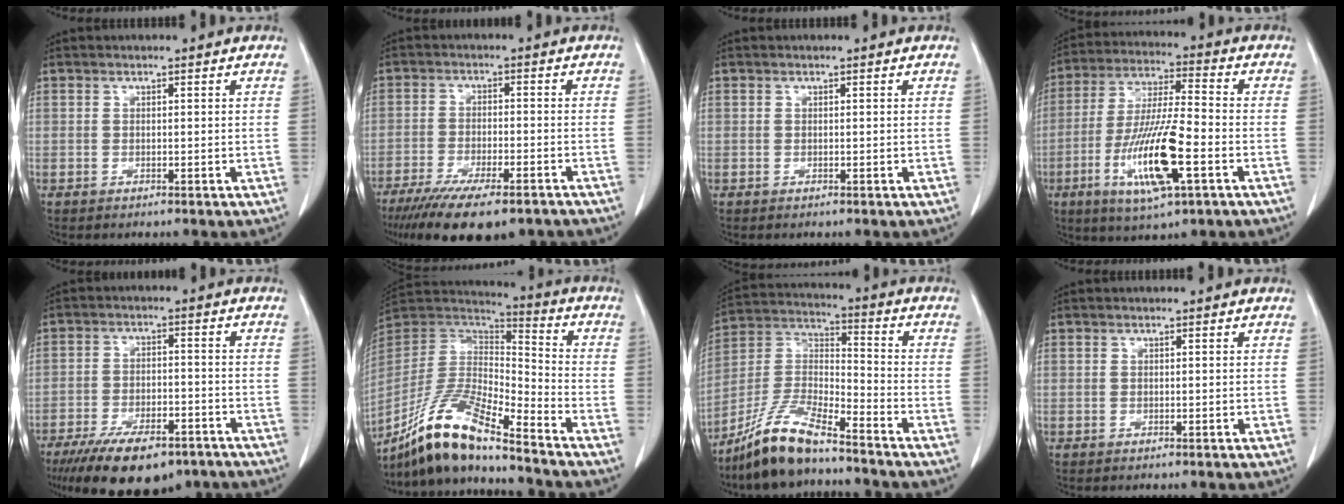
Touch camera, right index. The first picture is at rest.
{"total": 15.7, "force": [-12.0, 3.6, 9.4], "torque": [-0.142, -0.023, -0.182]}
{"total": 0.0}
{"total": 14.8, "force": [-5.0, 2.1, 13.8], "torque": [-0.274, -0.016, -0.088]}
{"total": 15.3, "force": [-11.0, 5.5, 9.1], "torque": [-0.148, -0.013, -0.170]}
{"total": 15.4, "force": [-12.2, 1.8, 9.3], "torque": [-0.181, 0.001, -0.228]}
{"total": 12.6, "force": [-10.1, 2.1, 7.3], "torque": [-0.153, -0.005, -0.192]}
{"total": 0.0}